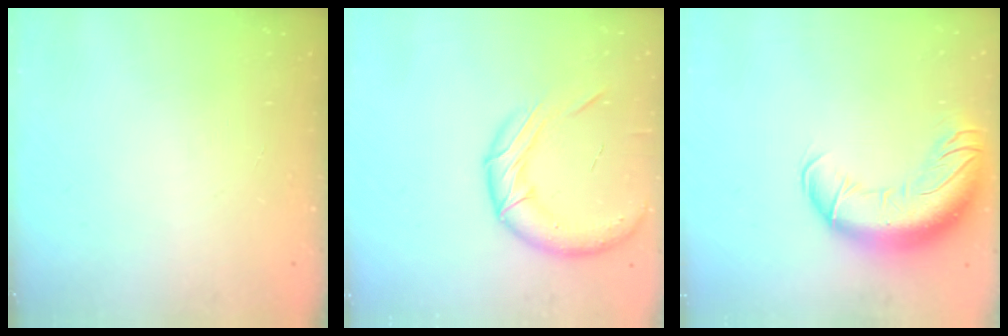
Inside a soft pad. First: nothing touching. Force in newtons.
{"total": 16.1, "press": 15.9, "slide": 2.5}
{"total": 16.7, "press": 16.2, "slide": 4.0}